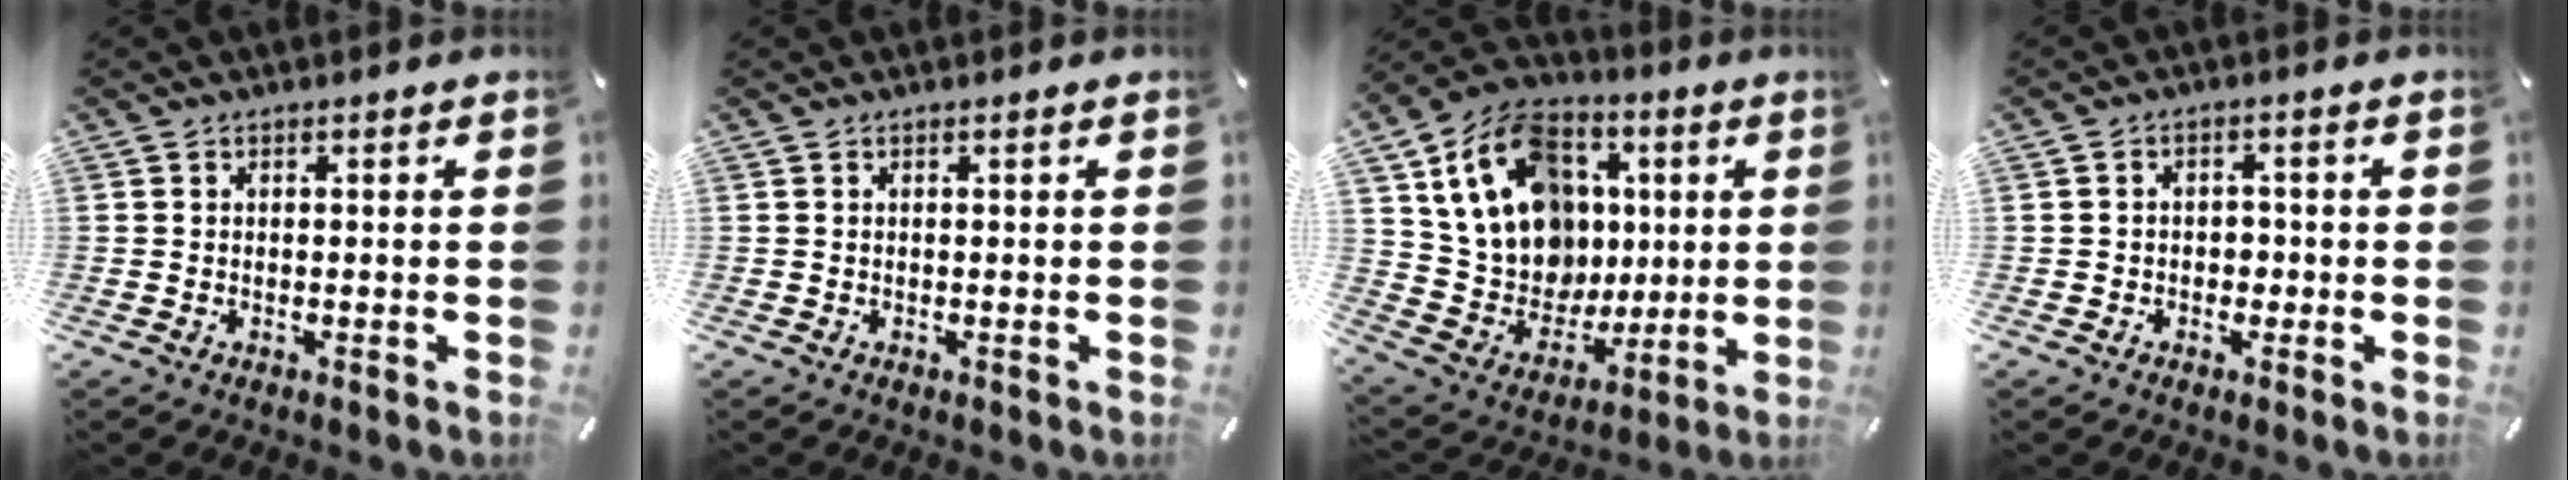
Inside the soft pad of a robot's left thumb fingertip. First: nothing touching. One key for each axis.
{"total": 0.0}
{"total": 19.3, "fx": 5.5, "fy": 15.9, "fz": 9.5, "tx": -0.169, "ty": -0.030, "tz": 0.115}
{"total": 2.7, "fx": -0.7, "fy": 2.3, "fz": 1.3, "tx": -0.025, "ty": 0.006, "tz": -0.017}